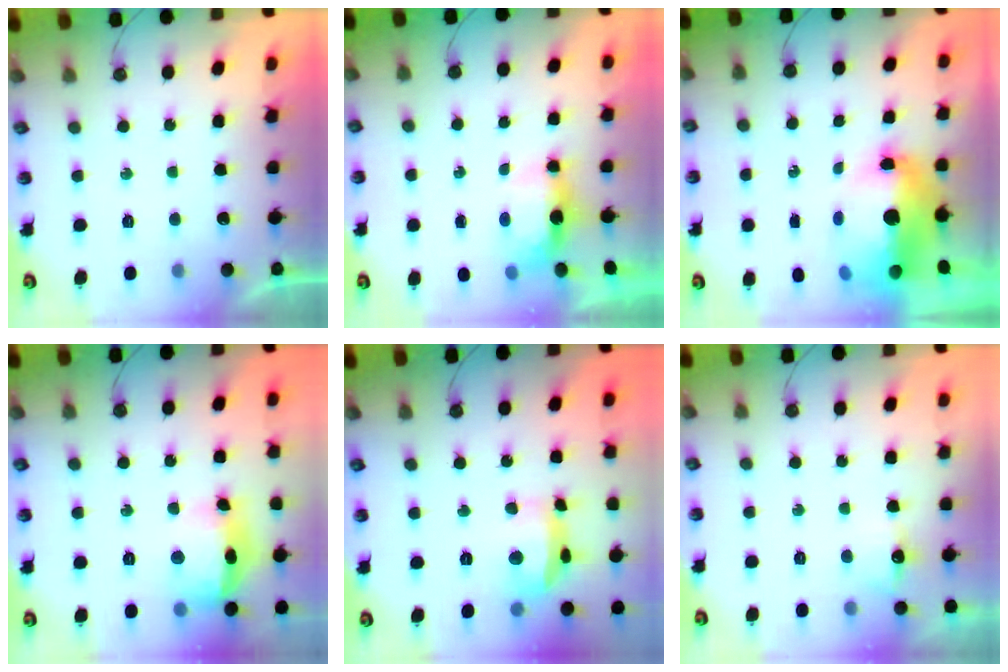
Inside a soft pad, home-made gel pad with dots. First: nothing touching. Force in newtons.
{"total": 8.1, "press": 6.6, "slide": 4.7}
{"total": 15.2, "press": 13.3, "slide": 7.4}
{"total": 16.4, "press": 16.2, "slide": 1.9}
{"total": 13.4, "press": 13.3, "slide": 1.3}
{"total": 7.2, "press": 7.1, "slide": 0.7}